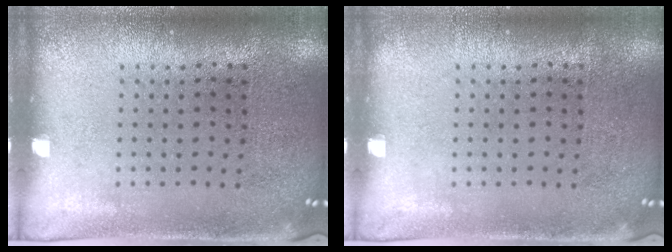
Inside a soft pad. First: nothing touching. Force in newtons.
{"total": 0.0}